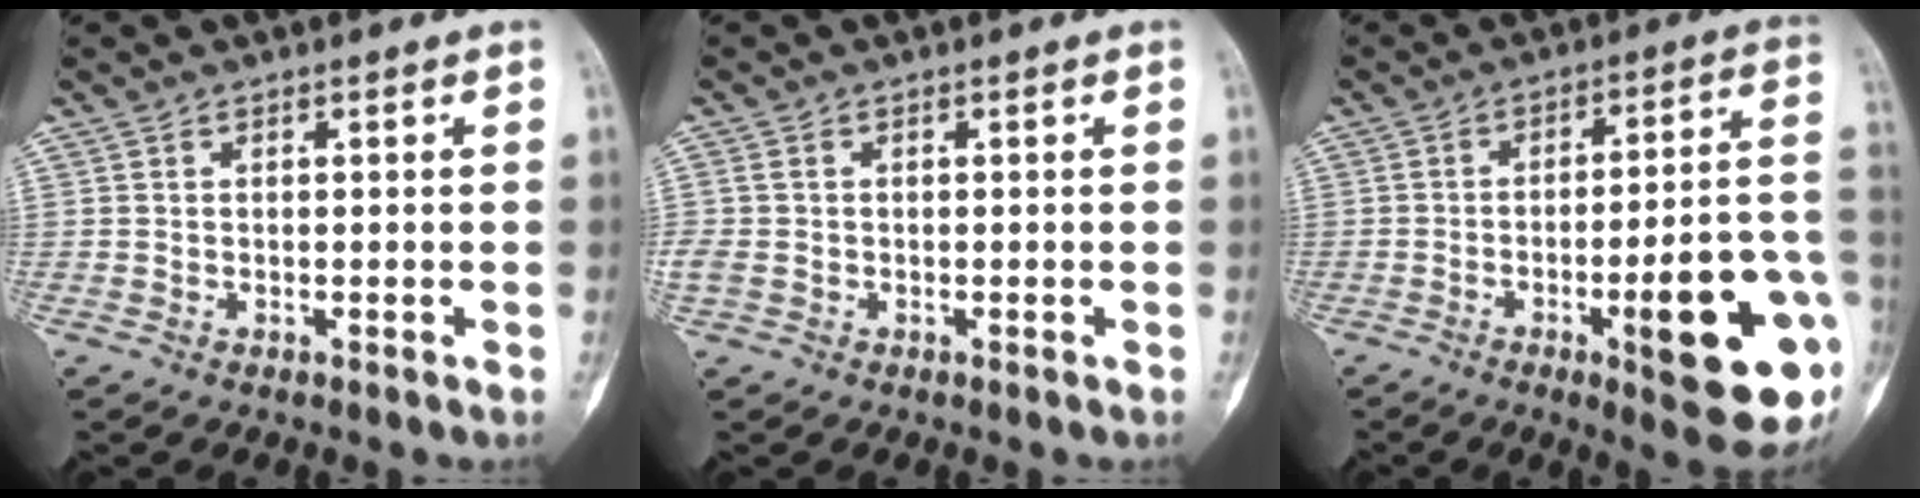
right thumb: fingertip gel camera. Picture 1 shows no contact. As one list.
[{"total": 3.1, "force": [-0.3, 2.3, 2.0], "torque": [-0.072, 0.004, -0.007]}, {"total": 19.8, "force": [-6.2, 4.3, 18.4], "torque": [-0.208, 0.024, -0.075]}]